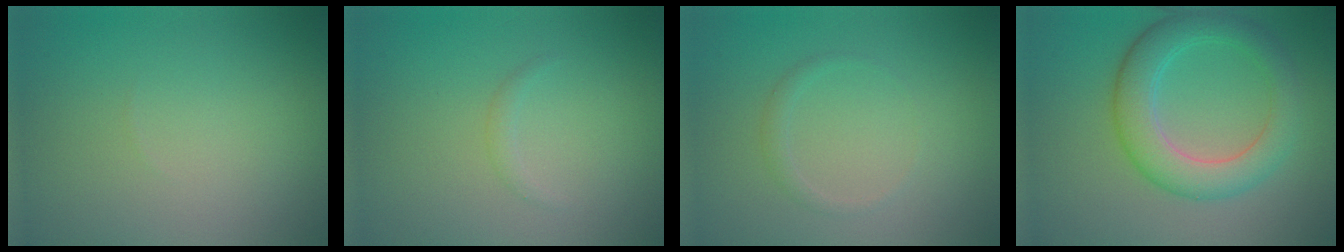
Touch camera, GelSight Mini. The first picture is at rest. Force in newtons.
{"total": 0.8, "press": 0.8, "slide": 0.1}
{"total": 0.9, "press": 0.9, "slide": 0.0}
{"total": 5.4, "press": 5.4, "slide": 0.1}